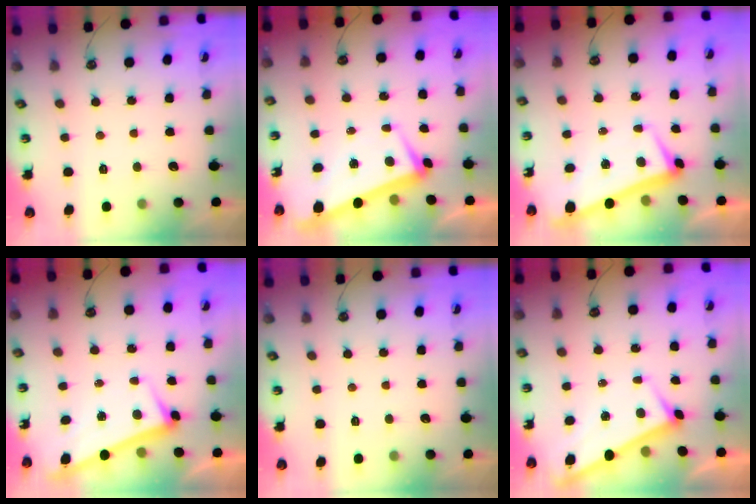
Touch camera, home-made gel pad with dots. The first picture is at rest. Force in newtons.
{"total": 0.9, "press": 0.0, "slide": 0.9}
{"total": 2.0, "press": 1.9, "slide": 0.7}
{"total": 2.6, "press": 2.5, "slide": 0.7}
{"total": 0.0}
{"total": 2.6, "press": 2.6, "slide": 0.2}